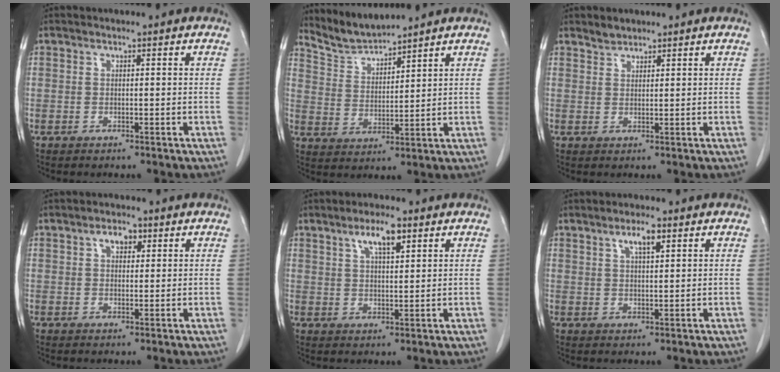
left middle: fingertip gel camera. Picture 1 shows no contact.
{"total": 5.7, "force": [5.7, -0.6, -0.2], "torque": [-0.007, 0.000, 0.125]}
{"total": 1.7, "force": [1.6, 0.6, 0.1], "torque": [-0.004, 0.002, 0.030]}
{"total": 2.8, "force": [1.3, 1.7, 1.9], "torque": [-0.031, 0.010, 0.020]}
{"total": 5.2, "force": [3.0, 1.2, 4.1], "torque": [-0.077, 0.005, 0.052]}
{"total": 3.5, "force": [1.9, 0.7, 2.8], "torque": [-0.053, 0.002, 0.034]}